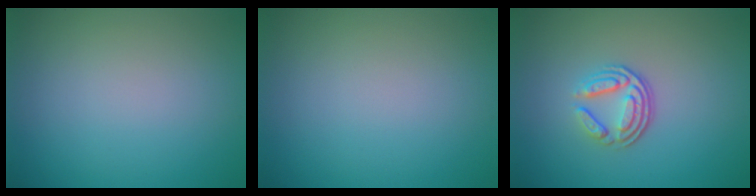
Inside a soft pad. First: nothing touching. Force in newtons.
{"total": 0.0}
{"total": 3.7, "press": 2.6, "slide": 2.7}